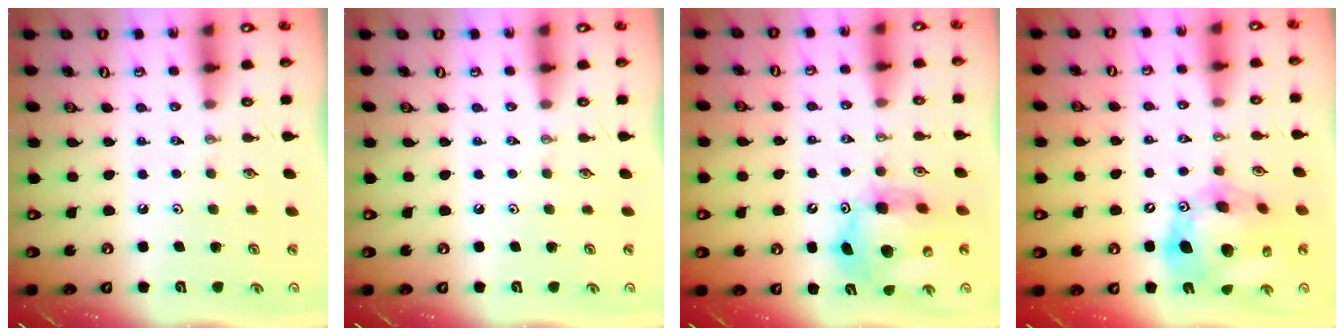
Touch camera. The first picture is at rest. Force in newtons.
{"total": 0.0}
{"total": 12.0, "press": 11.9, "slide": 0.8}
{"total": 19.4, "press": 19.2, "slide": 2.9}